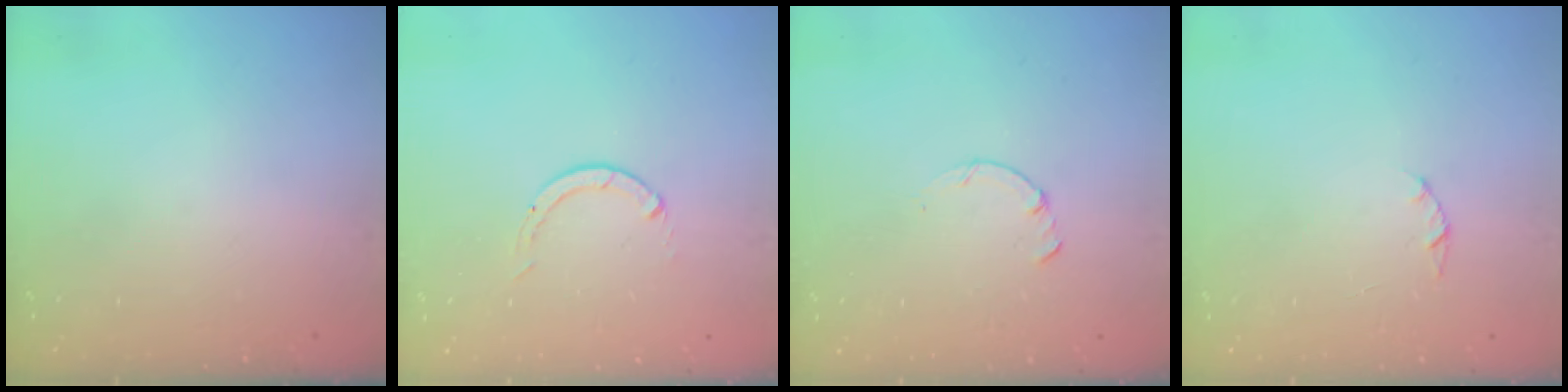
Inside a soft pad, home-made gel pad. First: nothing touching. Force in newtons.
{"total": 0.0}
{"total": 0.0}
{"total": 1.4, "press": 1.4, "slide": 0.3}